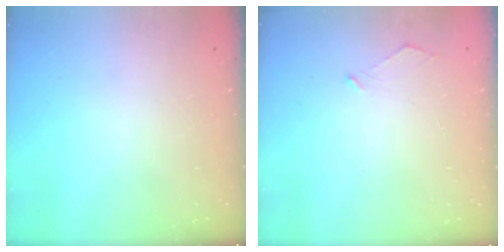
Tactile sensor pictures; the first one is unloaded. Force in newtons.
{"total": 2.6, "press": 2.6, "slide": 0.3}